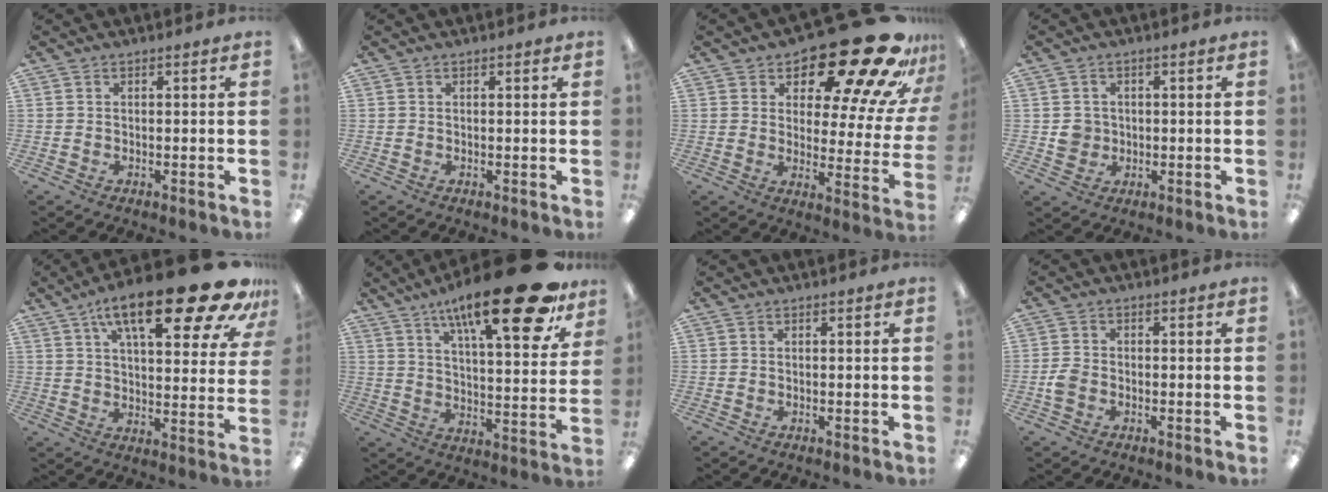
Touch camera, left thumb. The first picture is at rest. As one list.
[{"total": 0.6, "force": [0.3, 0.2, 0.5], "torque": [-0.011, 0.003, 0.004]}, {"total": 24.1, "force": [16.7, 8.6, 15.2], "torque": [-0.199, -0.117, 0.273]}, {"total": 3.9, "force": [0.0, 3.9, 0.8], "torque": [-0.003, 0.002, -0.003]}, {"total": 24.7, "force": [14.1, 7.7, 18.8], "torque": [-0.268, -0.078, 0.216]}, {"total": 25.0, "force": [15.9, 7.1, 17.9], "torque": [-0.271, -0.090, 0.251]}, {"total": 0.0}, {"total": 3.5, "force": [-1.4, 2.5, 2.1], "torque": [-0.041, 0.007, -0.026]}]